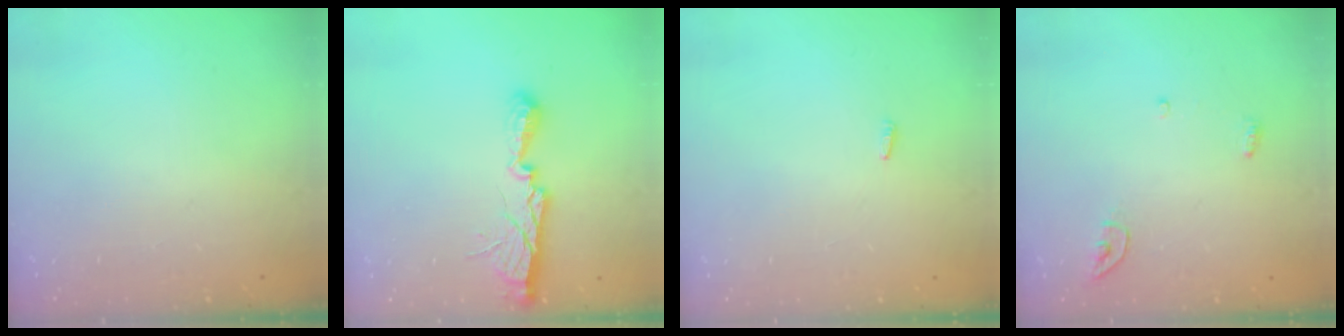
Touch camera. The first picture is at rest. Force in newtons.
{"total": 10.1, "press": 10.1, "slide": 0.7}
{"total": 2.1, "press": 1.9, "slide": 0.7}
{"total": 3.8, "press": 3.7, "slide": 0.3}